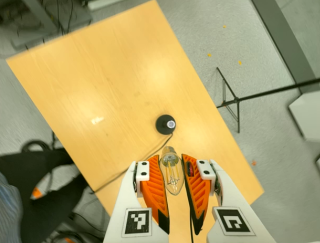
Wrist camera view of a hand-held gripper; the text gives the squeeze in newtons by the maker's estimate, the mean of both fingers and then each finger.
{"total": 20.6, "left": 24.1, "right": 17.2}